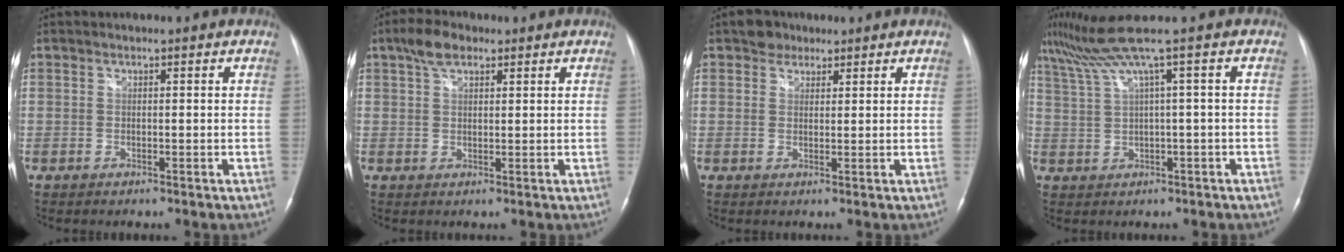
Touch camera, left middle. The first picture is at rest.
{"total": 4.4, "force": [2.7, 2.2, 2.7], "torque": [-0.057, 0.017, 0.051]}
{"total": 2.9, "force": [2.0, 2.0, 0.4], "torque": [-0.006, 0.010, 0.028]}
{"total": 5.1, "force": [2.9, -2.0, 3.6], "torque": [-0.084, 0.025, 0.068]}